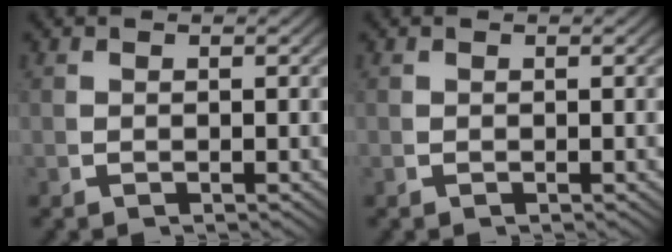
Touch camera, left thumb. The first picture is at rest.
{"total": 0.0}